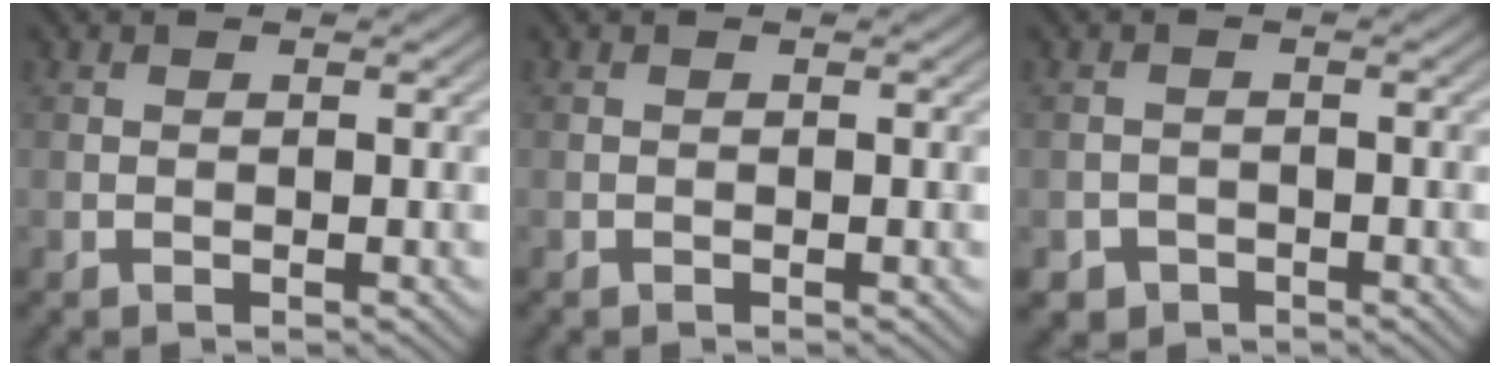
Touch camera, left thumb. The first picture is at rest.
{"total": 0.0}
{"total": 1.9, "force": [-1.3, 1.4, 0.3], "torque": [0.000, -0.003, -0.028]}